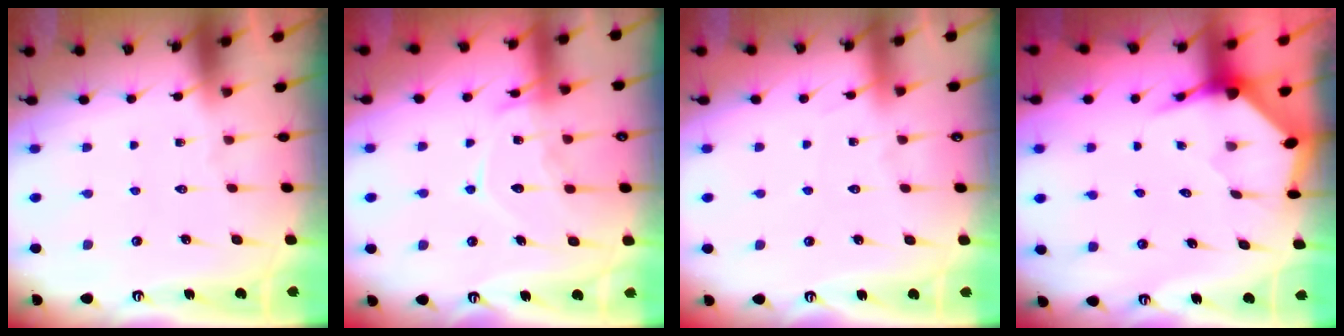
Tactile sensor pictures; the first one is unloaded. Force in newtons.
{"total": 13.7, "press": 13.6, "slide": 1.1}
{"total": 4.2, "press": 4.1, "slide": 0.6}
{"total": 3.6, "press": 3.6, "slide": 0.4}